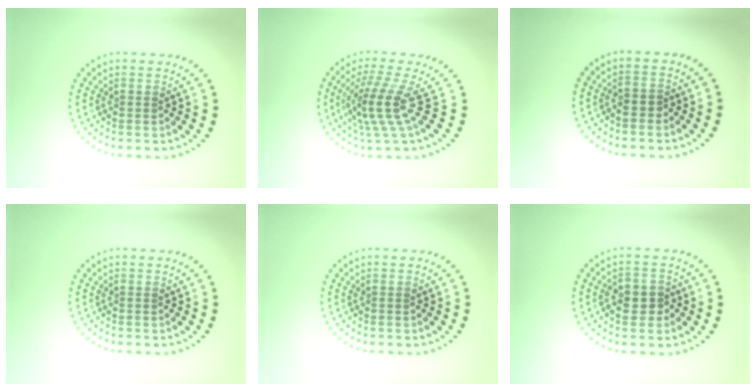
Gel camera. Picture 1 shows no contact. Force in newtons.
{"total": 4.1, "press": 2.9, "slide": 3.0}
{"total": 1.1, "press": 1.0, "slide": 0.5}
{"total": 0.0}
{"total": 0.0}
{"total": 2.8, "press": 2.7, "slide": 0.6}